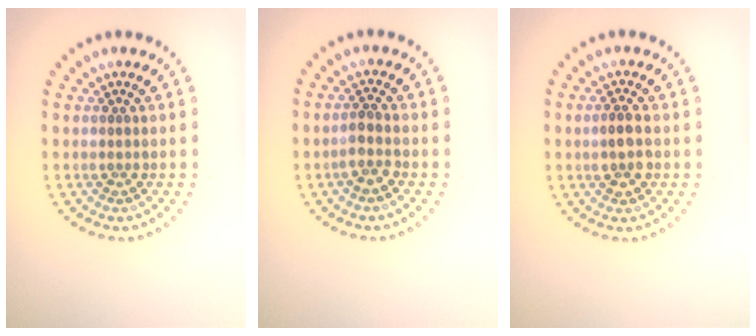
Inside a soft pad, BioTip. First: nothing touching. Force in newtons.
{"total": 1.7, "press": 1.4, "slide": 0.9}
{"total": 2.3, "press": 2.3, "slide": 0.4}